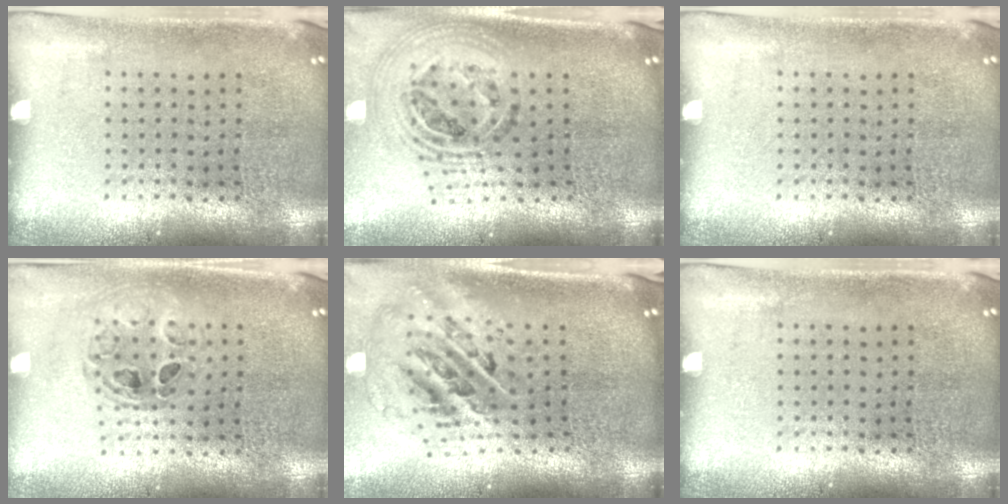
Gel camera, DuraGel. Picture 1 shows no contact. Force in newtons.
{"total": 1.7, "press": 1.5, "slide": 0.8}
{"total": 0.0}
{"total": 0.8, "press": 0.7, "slide": 0.1}
{"total": 2.7, "press": 1.9, "slide": 2.0}
{"total": 0.0}